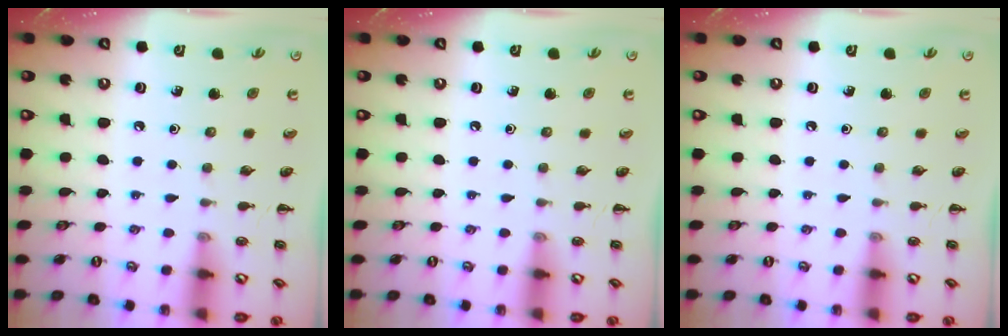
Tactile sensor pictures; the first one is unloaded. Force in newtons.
{"total": 0.0}
{"total": 0.0}